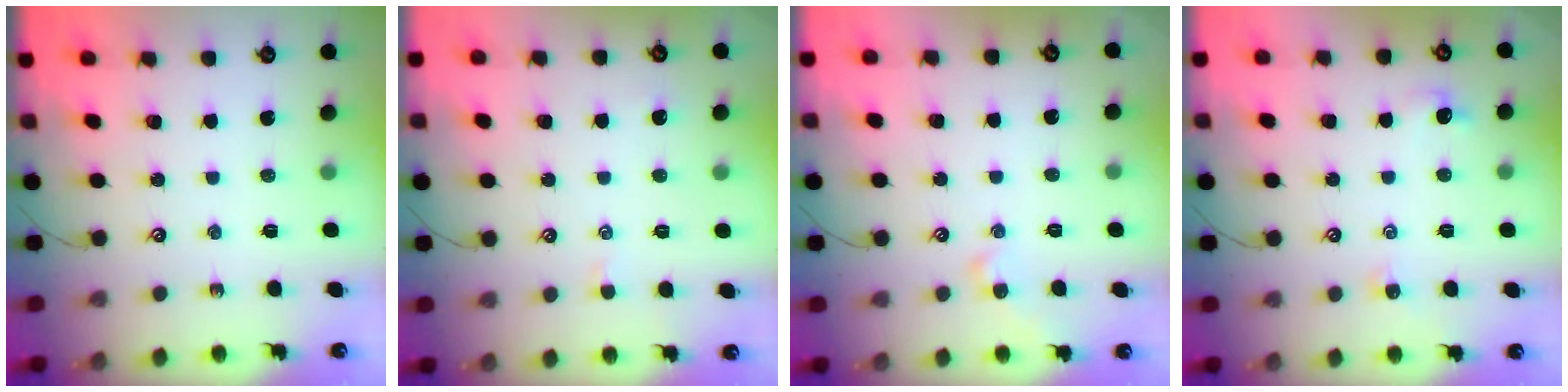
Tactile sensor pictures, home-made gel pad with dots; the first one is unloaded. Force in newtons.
{"total": 2.7, "press": 2.6, "slide": 0.3}
{"total": 1.8, "press": 1.8, "slide": 0.3}
{"total": 1.5, "press": 1.4, "slide": 0.6}